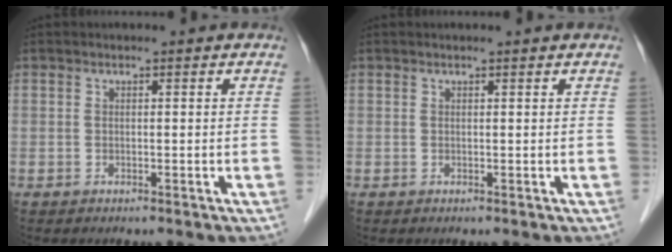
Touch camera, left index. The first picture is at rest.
{"total": 0.8, "force": [0.8, -0.1, 0.3], "torque": [-0.009, 0.003, 0.013]}